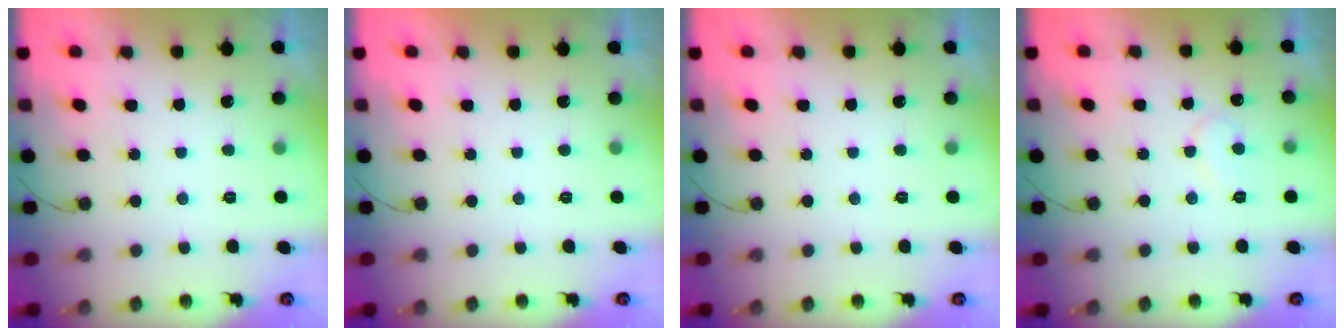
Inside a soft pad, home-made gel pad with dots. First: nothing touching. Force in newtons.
{"total": 1.7, "press": 1.7, "slide": 0.1}
{"total": 0.0}
{"total": 6.4, "press": 6.4, "slide": 0.5}